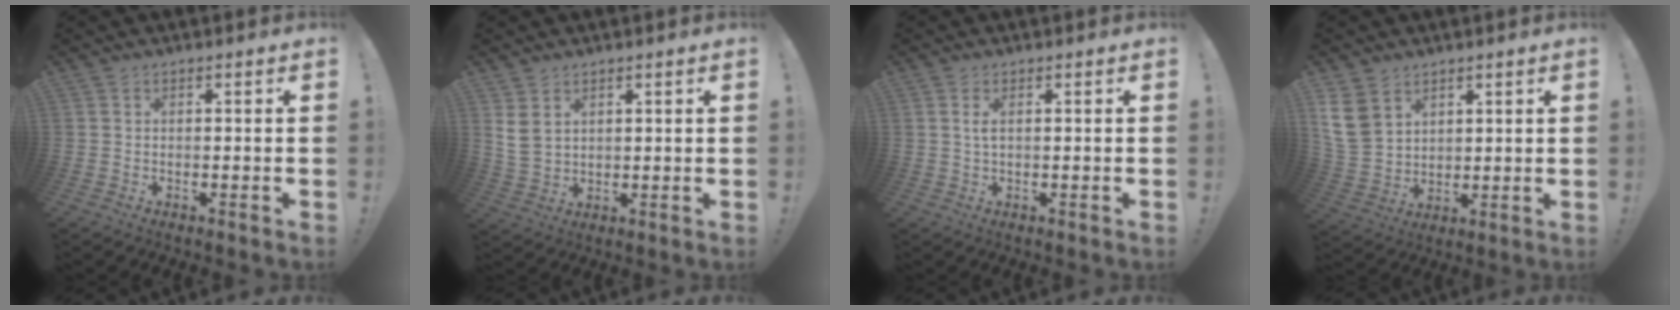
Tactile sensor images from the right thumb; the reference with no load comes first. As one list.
[{"total": 5.7, "force": [2.8, 3.9, 3.1], "torque": [-0.053, -0.012, 0.054]}, {"total": 1.9, "force": [0.4, 0.4, 1.8], "torque": [-0.043, 0.005, 0.006]}, {"total": 10.3, "force": [5.6, 7.3, 4.5], "torque": [-0.100, -0.022, 0.115]}]